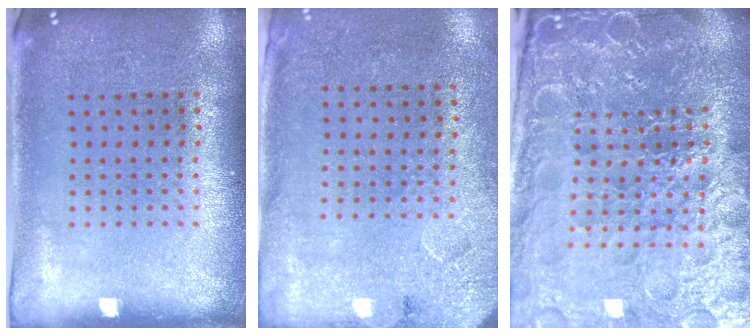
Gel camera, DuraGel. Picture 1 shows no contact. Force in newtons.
{"total": 2.7, "press": 2.2, "slide": 1.6}
{"total": 5.5, "press": 5.1, "slide": 2.2}